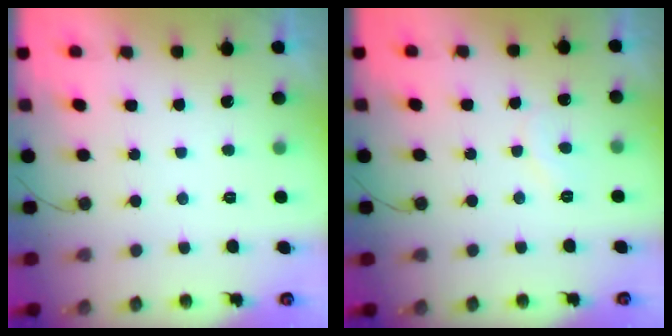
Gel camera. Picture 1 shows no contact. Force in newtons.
{"total": 5.7, "press": 5.7, "slide": 0.5}